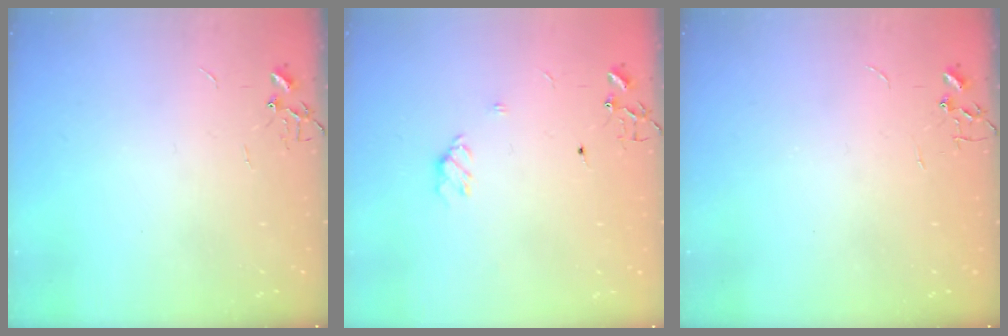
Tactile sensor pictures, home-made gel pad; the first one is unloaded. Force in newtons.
{"total": 5.6, "press": 5.6, "slide": 0.7}
{"total": 0.0}